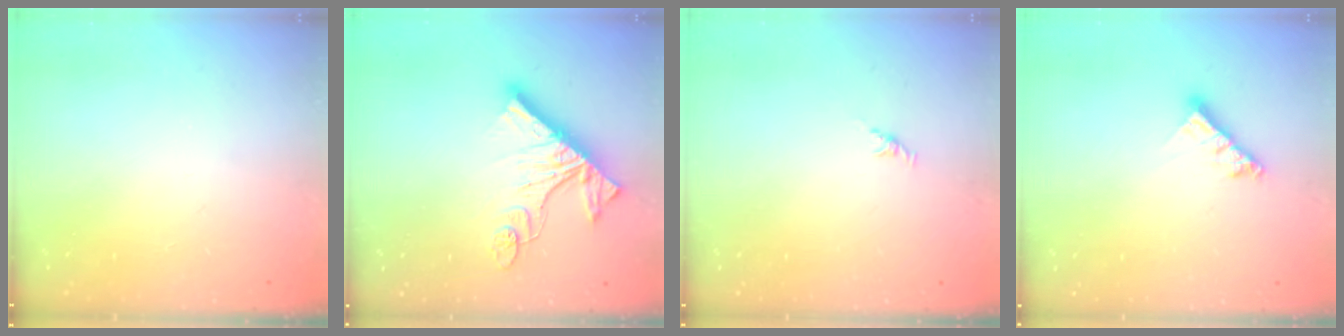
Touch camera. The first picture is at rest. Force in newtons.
{"total": 15.3, "press": 15.3, "slide": 1.0}
{"total": 2.1, "press": 2.0, "slide": 0.7}
{"total": 7.4, "press": 7.4, "slide": 0.8}